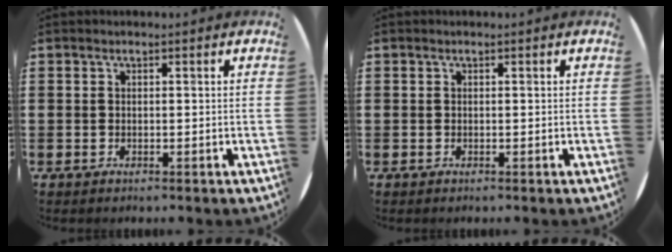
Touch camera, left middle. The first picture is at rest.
{"total": 0.0}